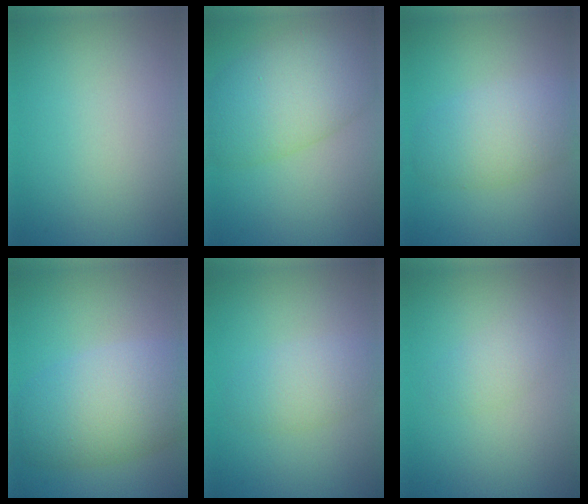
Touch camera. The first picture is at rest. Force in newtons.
{"total": 8.1, "press": 8.1, "slide": 0.2}
{"total": 4.6, "press": 4.6, "slide": 0.2}
{"total": 7.6, "press": 7.6, "slide": 0.5}
{"total": 2.7, "press": 2.7, "slide": 0.1}
{"total": 1.7, "press": 1.7, "slide": 0.0}